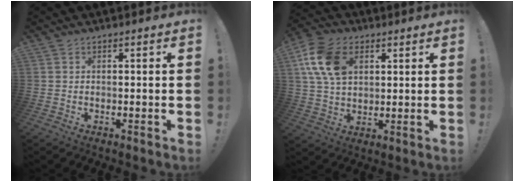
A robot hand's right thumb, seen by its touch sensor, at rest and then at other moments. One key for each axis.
{"total": 14.6, "fx": 5.0, "fy": 10.3, "fz": 9.1, "tx": -0.159, "ty": -0.005, "tz": 0.101}